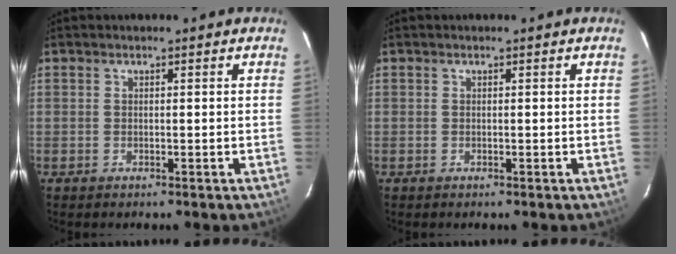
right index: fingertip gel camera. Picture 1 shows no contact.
{"total": 0.0}